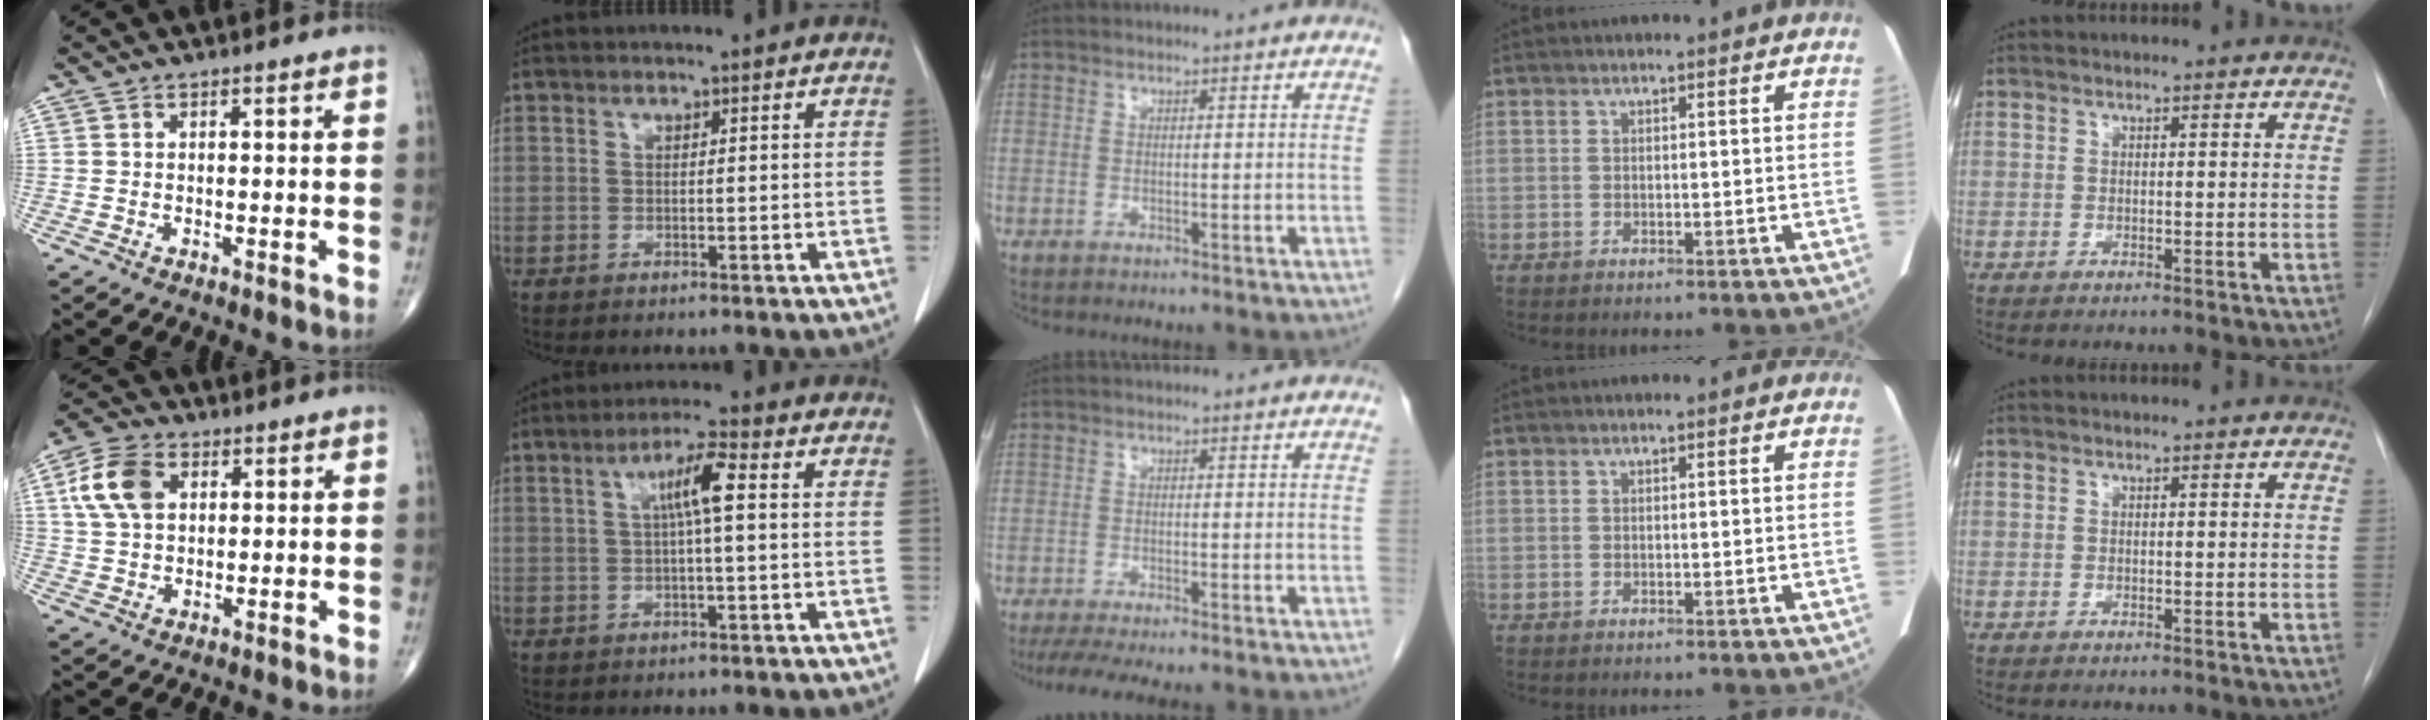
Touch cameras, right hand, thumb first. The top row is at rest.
{"thumb": {"total": 9.5, "force": [2.8, 6.3, 6.6], "torque": [-0.124, 0.006, 0.050]}, "index": {"total": 5.5, "force": [1.0, 0.3, 5.3], "torque": [-0.097, 0.012, 0.017]}, "middle": {"total": 7.8, "force": [-6.5, 0.9, 4.3], "torque": [-0.062, -0.013, -0.099]}}